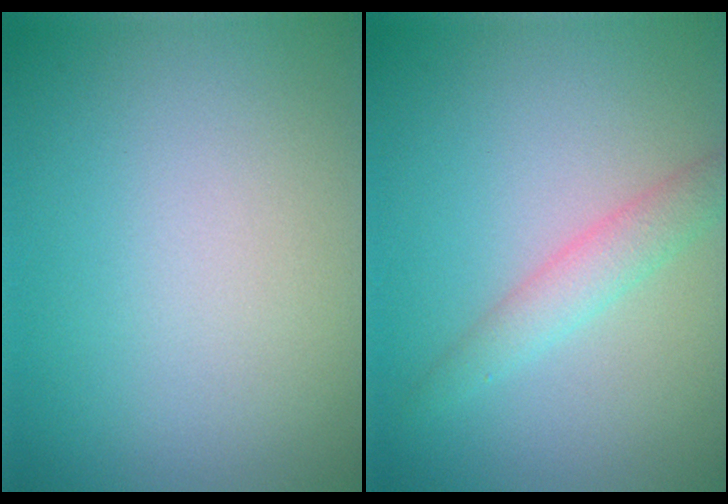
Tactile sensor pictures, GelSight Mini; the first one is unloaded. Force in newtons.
{"total": 2.2, "press": 2.2, "slide": 0.0}